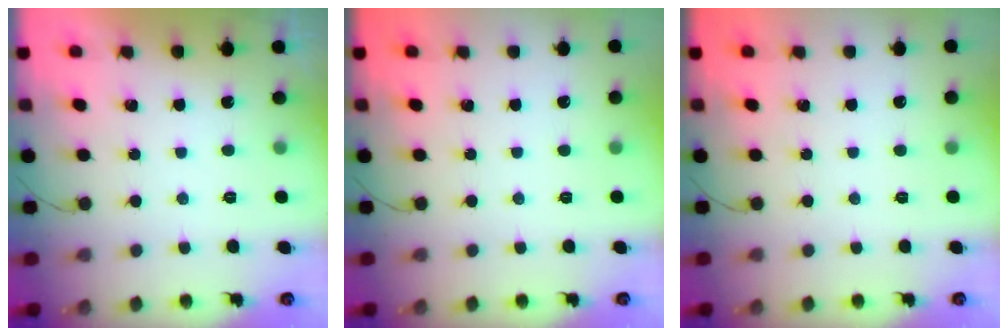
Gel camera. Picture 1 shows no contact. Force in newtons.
{"total": 0.0}
{"total": 0.0}